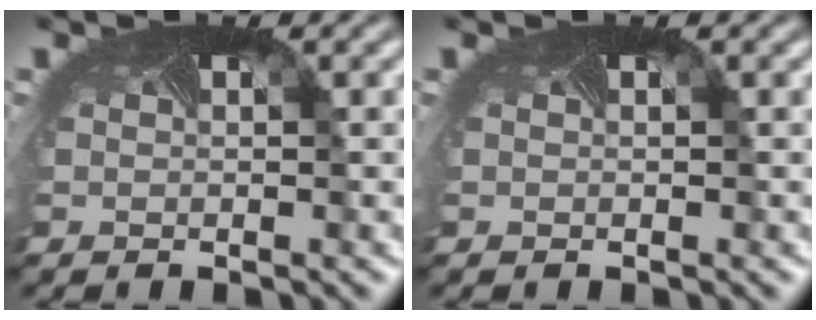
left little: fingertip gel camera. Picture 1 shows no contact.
{"total": 0.0}